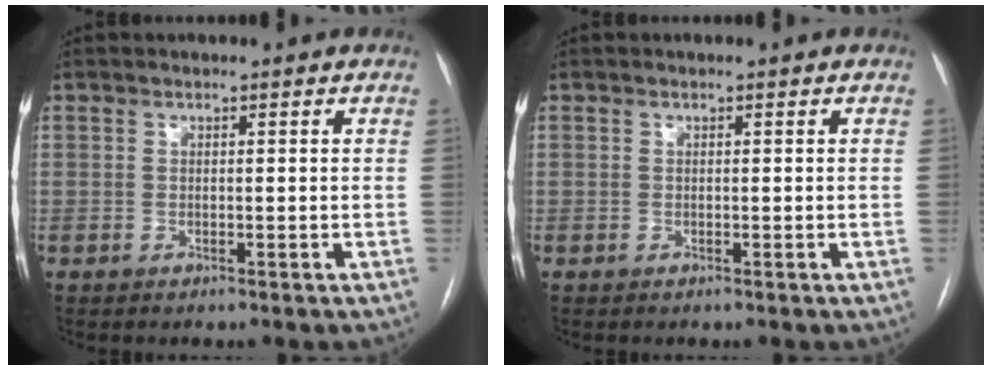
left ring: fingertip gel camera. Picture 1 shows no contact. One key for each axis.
{"total": 0.0}